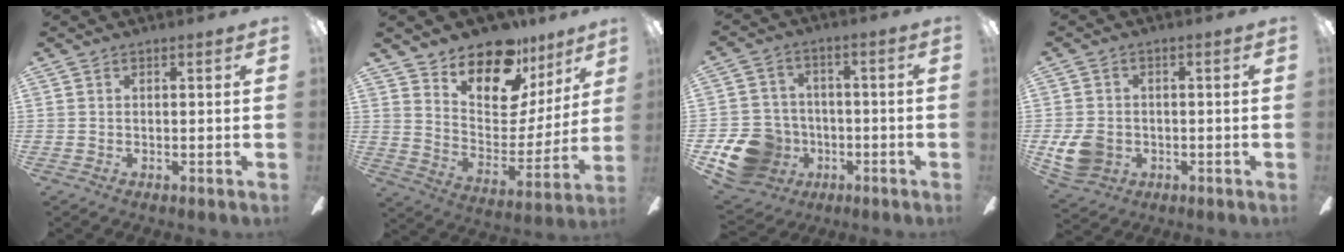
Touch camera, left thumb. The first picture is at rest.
{"total": 16.0, "force": [12.7, 7.2, 6.5], "torque": [-0.107, -0.102, 0.226]}
{"total": 13.8, "force": [-6.0, 11.0, 5.7], "torque": [-0.133, 0.042, -0.102]}
{"total": 7.9, "force": [-1.6, 6.6, 4.0], "torque": [-0.086, 0.011, -0.031]}